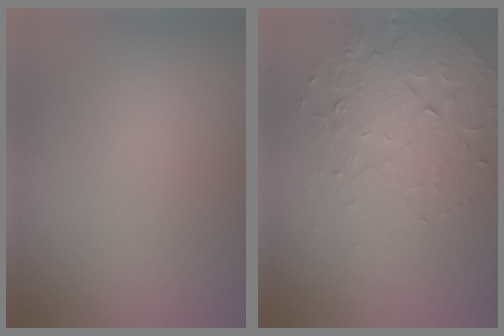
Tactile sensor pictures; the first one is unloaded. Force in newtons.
{"total": 5.0, "press": 3.5, "slide": 3.6}